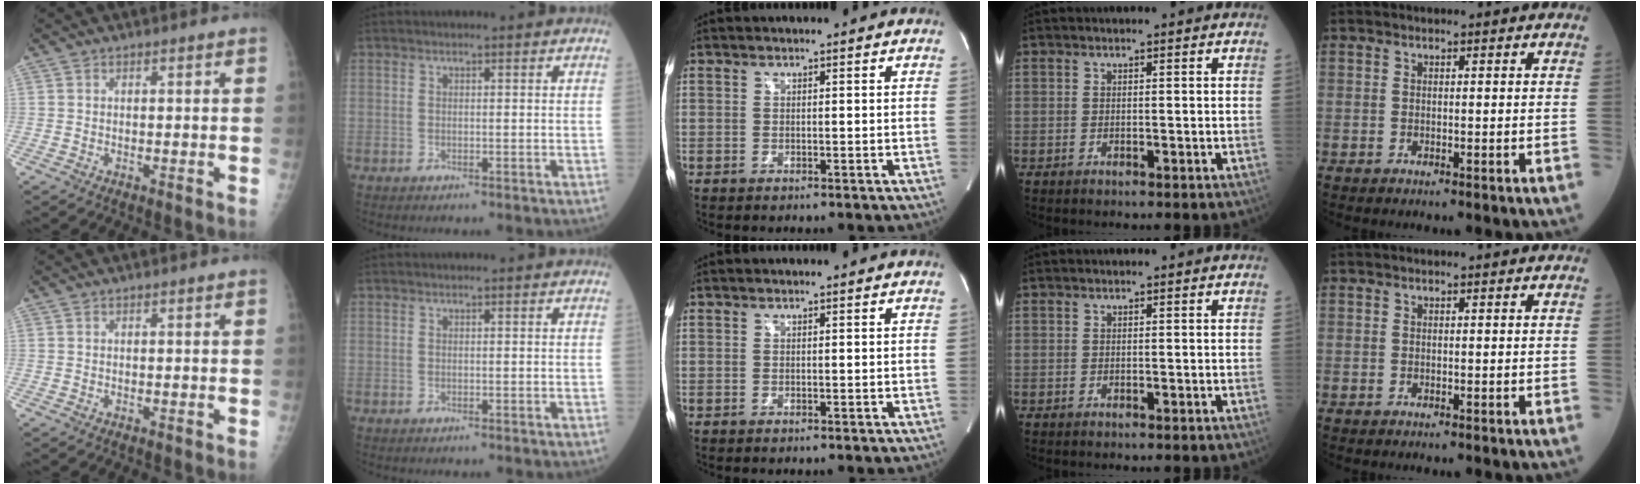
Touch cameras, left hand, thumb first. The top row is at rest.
{}